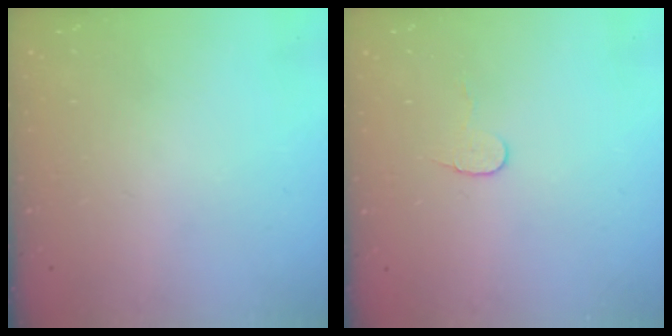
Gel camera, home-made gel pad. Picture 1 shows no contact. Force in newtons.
{"total": 5.6, "press": 5.6, "slide": 0.5}